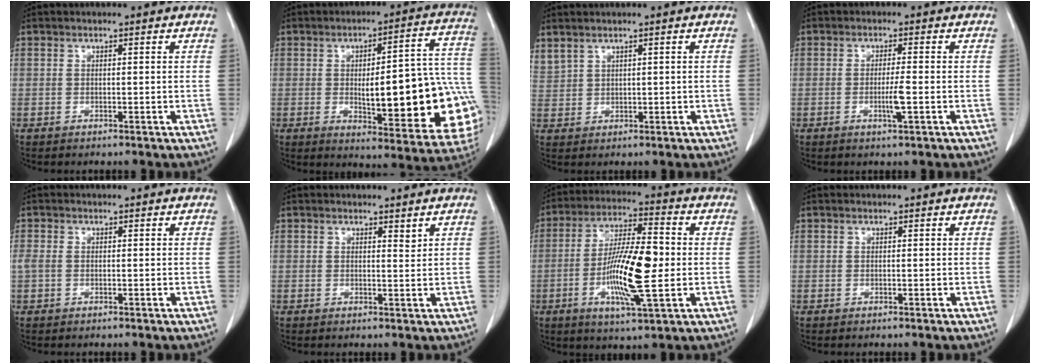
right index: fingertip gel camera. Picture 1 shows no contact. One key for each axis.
{"total": 23.1, "fx": -3.5, "fy": 5.5, "fz": 22.2, "tx": -0.202, "ty": 0.027, "tz": -0.023}
{"total": 4.8, "fx": 2.0, "fy": 4.4, "fz": -0.1, "tx": 0.019, "ty": 0.007, "tz": 0.041}
{"total": 3.3, "fx": -0.9, "fy": 0.0, "fz": 3.1, "tx": -0.059, "ty": -0.006, "tz": -0.015}
{"total": 1.5, "fx": 0.0, "fy": 1.0, "fz": 1.0, "tx": -0.038, "ty": 0.011, "tz": 0.001}
{"total": 1.0, "fx": 0.8, "fy": 0.2, "fz": 0.5, "tx": -0.011, "ty": -0.008, "tz": 0.013}
{"total": 14.0, "fx": -2.0, "fy": 2.4, "fz": 13.7, "tx": -0.256, "ty": -0.002, "tz": -0.036}
{"total": 0.0}